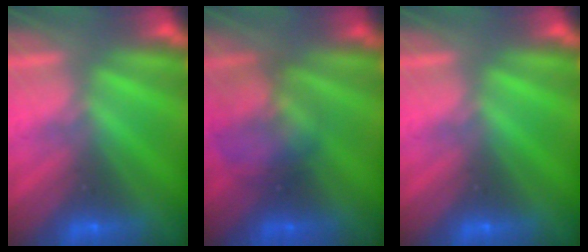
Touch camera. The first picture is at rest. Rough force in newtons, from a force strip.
{"total": 2.3}
{"total": 0.0}